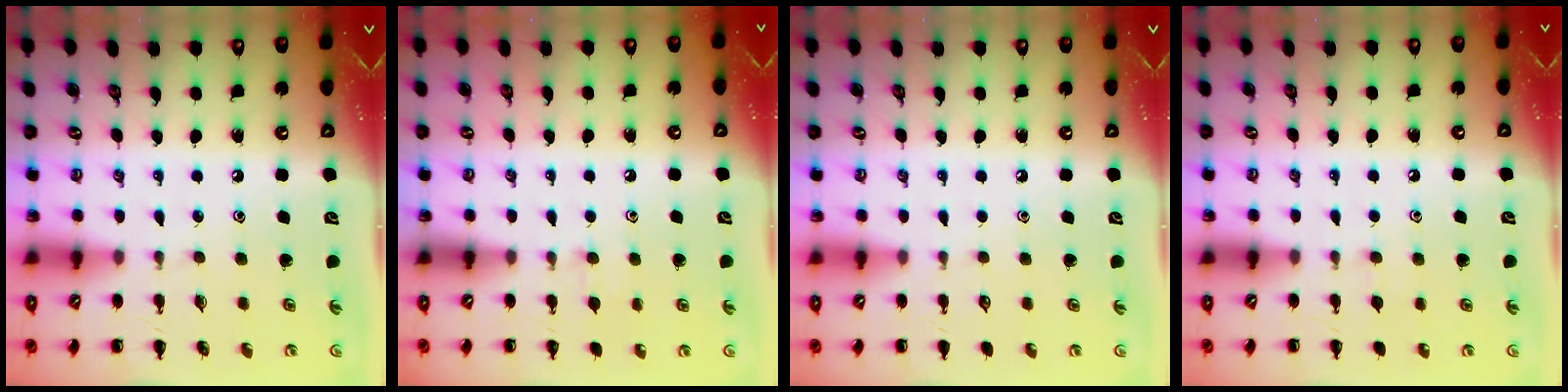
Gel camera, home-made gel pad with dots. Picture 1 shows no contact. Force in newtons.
{"total": 3.9, "press": 3.6, "slide": 1.6}
{"total": 0.0}
{"total": 2.3, "press": 2.0, "slide": 1.1}